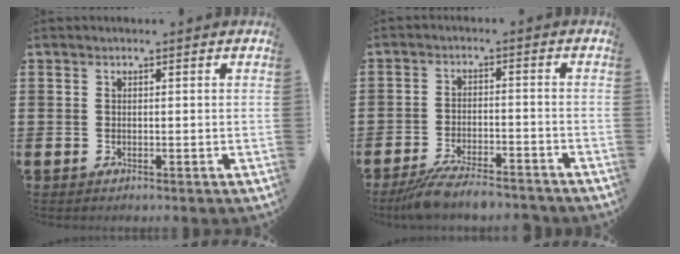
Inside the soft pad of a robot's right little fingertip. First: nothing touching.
{"total": 5.0, "force": [-4.4, 0.3, 2.3], "torque": [-0.050, -0.007, -0.087]}